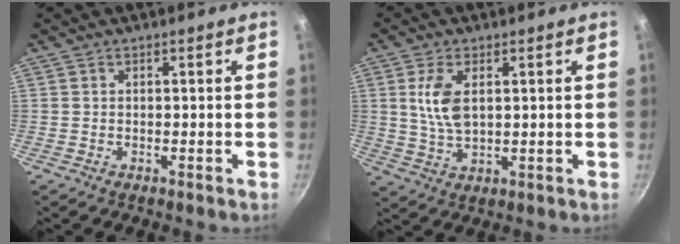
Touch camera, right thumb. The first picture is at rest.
{"total": 7.3, "force": [1.7, 3.8, 5.9], "torque": [-0.115, -0.009, 0.036]}